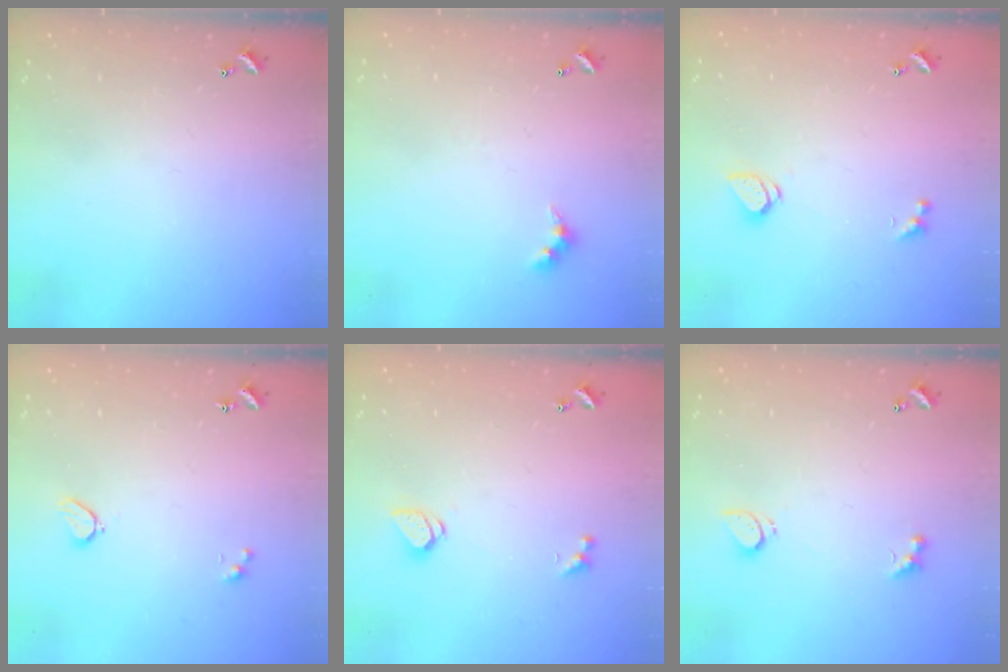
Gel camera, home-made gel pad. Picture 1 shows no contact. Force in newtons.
{"total": 2.4, "press": 2.4, "slide": 0.5}
{"total": 1.5, "press": 1.4, "slide": 0.5}
{"total": 2.0, "press": 1.9, "slide": 0.6}
{"total": 1.5, "press": 1.4, "slide": 0.5}
{"total": 2.2, "press": 2.1, "slide": 0.6}